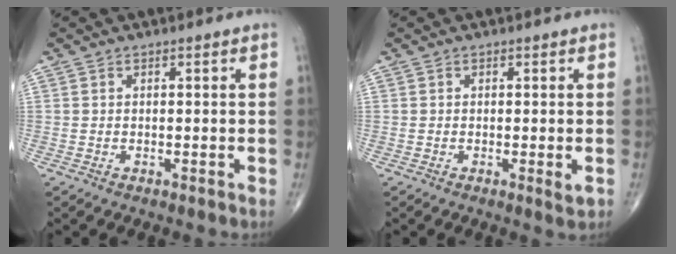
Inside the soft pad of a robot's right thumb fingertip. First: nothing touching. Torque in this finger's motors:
{"motor_torque": [0.12, 0.37, -0.07, -0.03, 0.05]}